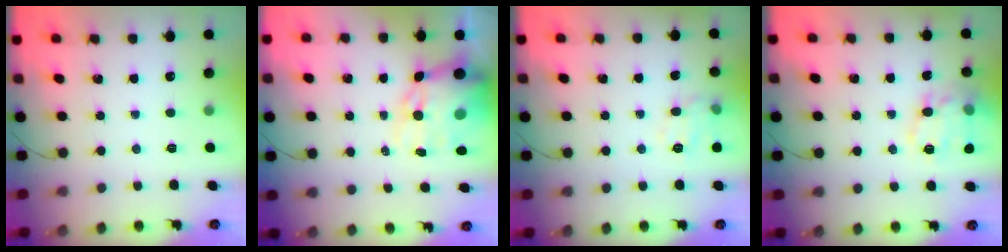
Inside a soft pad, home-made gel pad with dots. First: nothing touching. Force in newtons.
{"total": 16.2, "press": 15.6, "slide": 4.2}
{"total": 8.7, "press": 8.7, "slide": 0.6}
{"total": 16.6, "press": 16.6, "slide": 1.4}